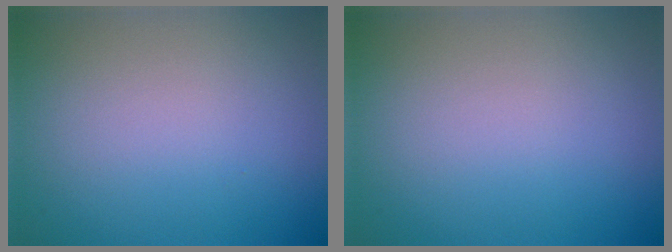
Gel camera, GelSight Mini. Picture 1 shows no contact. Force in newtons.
{"total": 0.0}